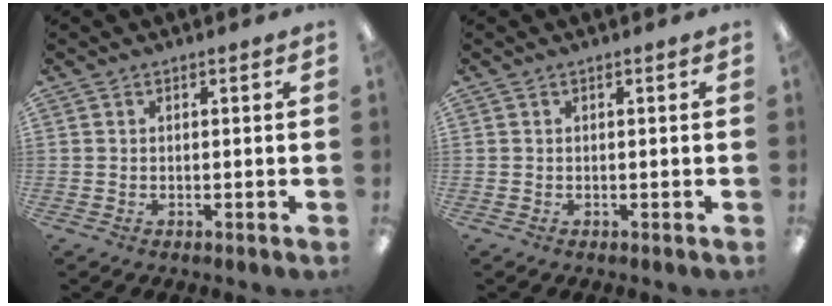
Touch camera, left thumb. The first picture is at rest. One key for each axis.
{"total": 0.0}